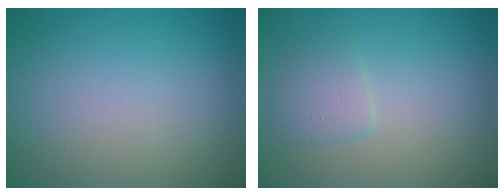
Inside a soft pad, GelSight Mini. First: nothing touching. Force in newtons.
{"total": 1.6, "press": 1.6, "slide": 0.1}